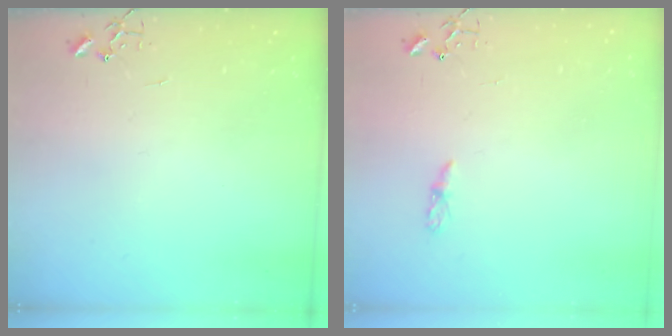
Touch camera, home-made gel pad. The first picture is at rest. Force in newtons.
{"total": 3.2, "press": 3.2, "slide": 0.4}